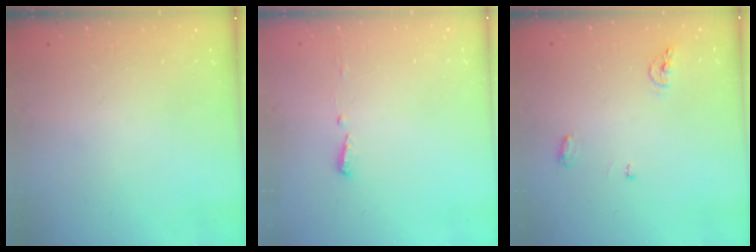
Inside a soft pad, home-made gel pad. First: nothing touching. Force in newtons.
{"total": 4.0, "press": 3.9, "slide": 0.5}
{"total": 6.0, "press": 6.0, "slide": 0.2}